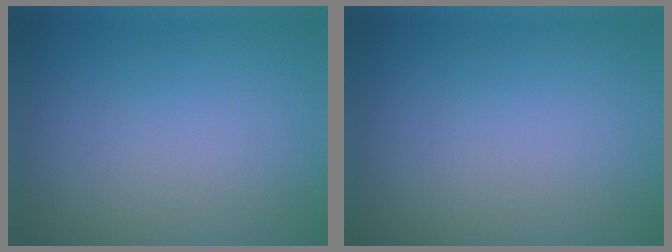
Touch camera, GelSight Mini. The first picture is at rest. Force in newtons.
{"total": 0.0}